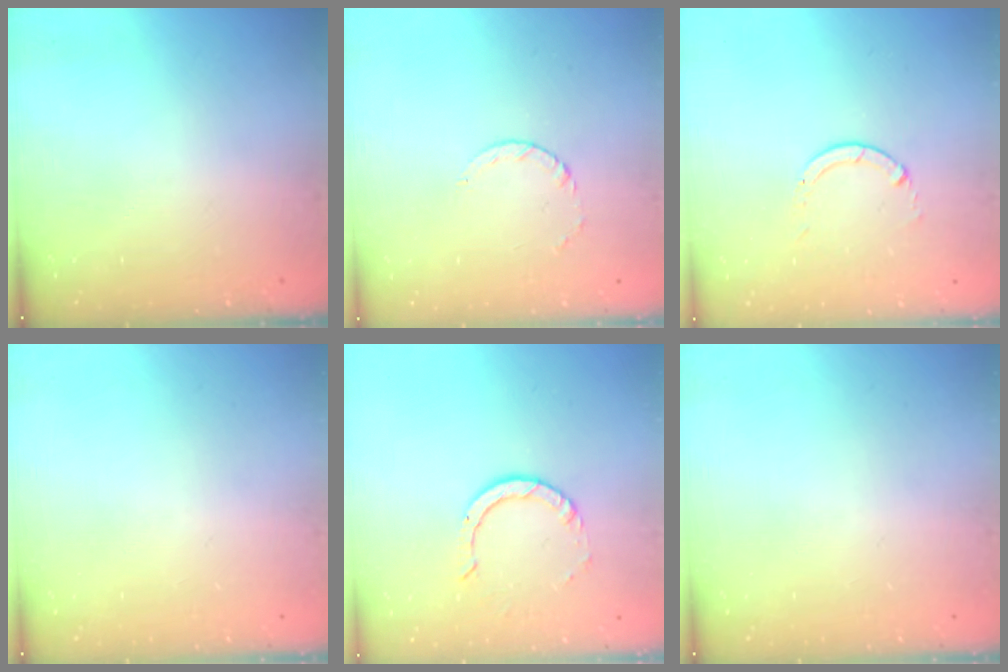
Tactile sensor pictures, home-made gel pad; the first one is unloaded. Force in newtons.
{"total": 2.4, "press": 2.4, "slide": 0.3}
{"total": 0.6, "press": 0.5, "slide": 0.1}
{"total": 0.0}
{"total": 4.0, "press": 4.0, "slide": 0.3}
{"total": 0.0}